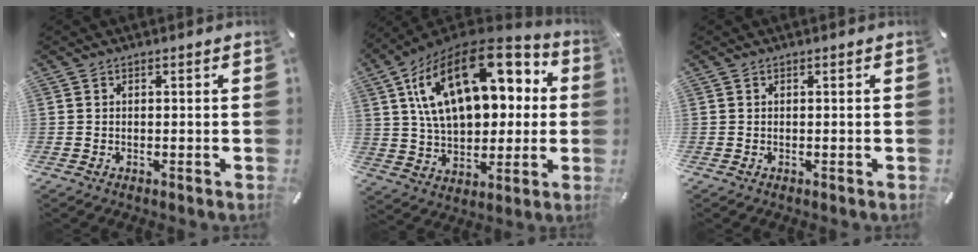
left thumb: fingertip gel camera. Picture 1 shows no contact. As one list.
[{"total": 25.1, "force": [9.0, 15.2, 17.9], "torque": [-0.310, -0.035, 0.156]}, {"total": 0.0}]